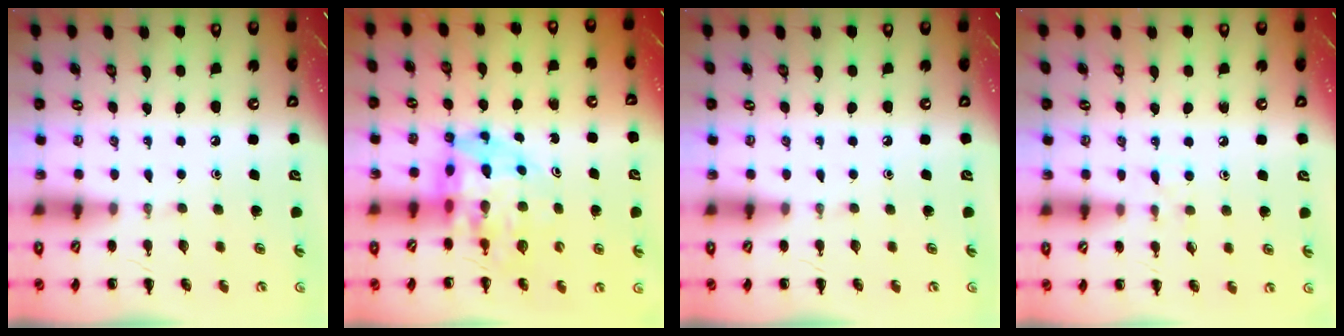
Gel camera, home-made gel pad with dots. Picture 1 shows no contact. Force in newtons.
{"total": 9.6, "press": 9.1, "slide": 3.1}
{"total": 0.0}
{"total": 4.8, "press": 4.4, "slide": 2.0}